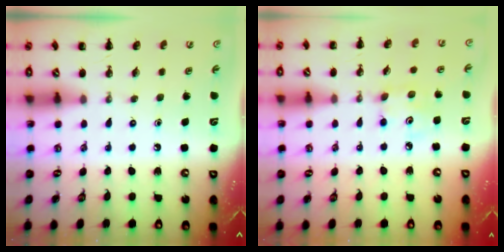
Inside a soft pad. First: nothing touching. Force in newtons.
{"total": 4.2, "press": 4.1, "slide": 0.9}